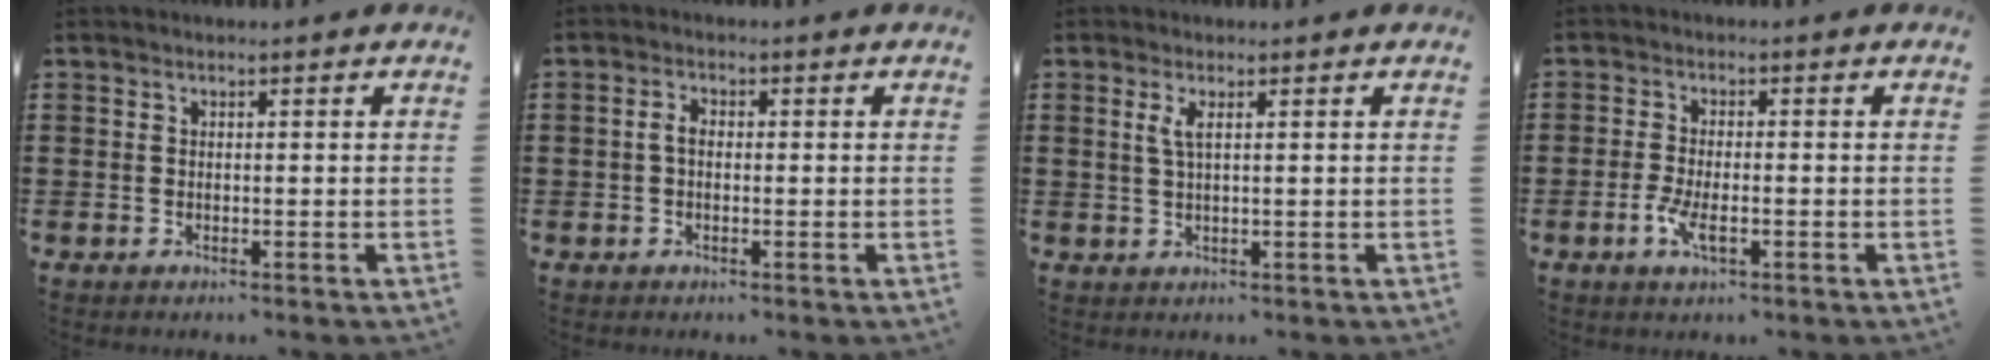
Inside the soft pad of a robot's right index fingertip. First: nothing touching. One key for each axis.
{"total": 2.1, "fx": -0.1, "fy": 1.2, "fz": 1.8, "tx": -0.043, "ty": 0.002, "tz": -0.006}
{"total": 2.1, "fx": 0.7, "fy": 0.3, "fz": 2.0, "tx": -0.042, "ty": 0.002, "tz": 0.011}
{"total": 3.7, "fx": -1.5, "fy": 1.2, "fz": 3.1, "tx": -0.074, "ty": -0.005, "tz": -0.033}